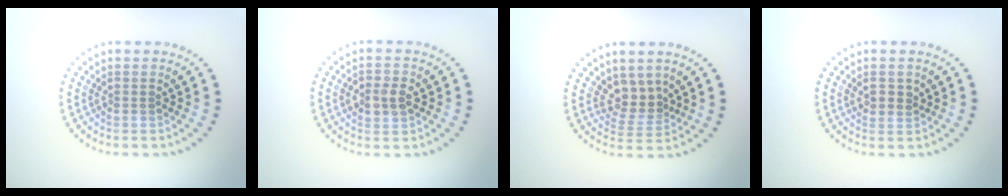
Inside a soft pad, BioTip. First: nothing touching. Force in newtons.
{"total": 2.4, "press": 2.4, "slide": 0.2}
{"total": 2.7, "press": 1.9, "slide": 1.9}
{"total": 1.2, "press": 1.1, "slide": 0.5}